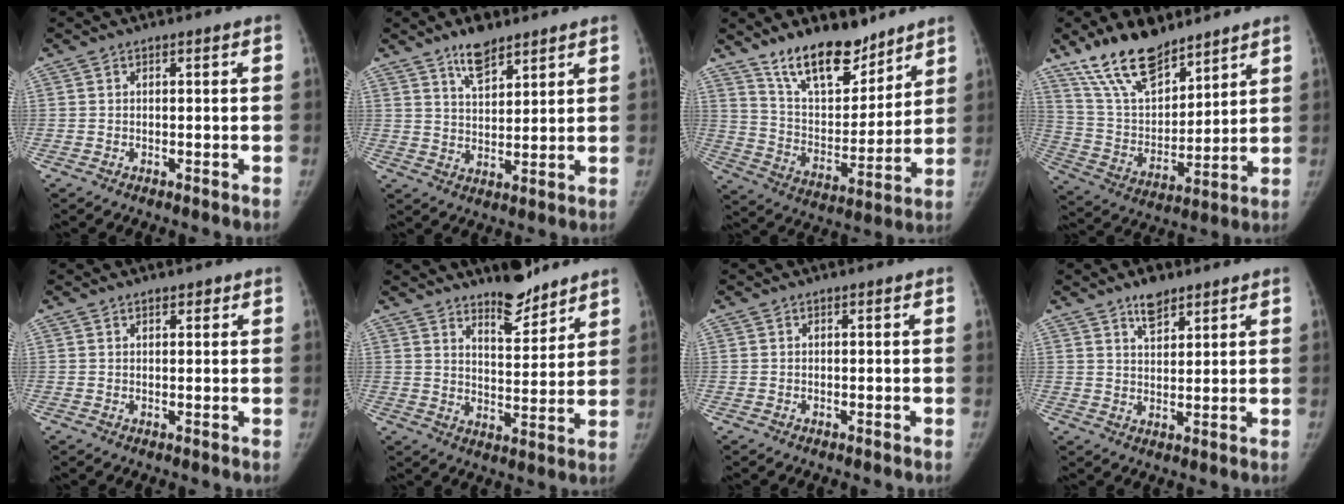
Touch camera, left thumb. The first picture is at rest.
{"total": 7.0, "force": [5.2, 2.8, 3.8], "torque": [-0.044, -0.036, 0.091]}
{"total": 16.2, "force": [12.3, 6.7, 8.0], "torque": [-0.086, -0.084, 0.220]}
{"total": 16.8, "force": [12.7, 7.0, 8.5], "torque": [-0.118, -0.063, 0.242]}
{"total": 1.6, "force": [1.2, 0.9, 0.7], "torque": [0.000, -0.006, 0.013]}
{"total": 9.6, "force": [7.8, 3.1, 4.7], "torque": [-0.047, -0.062, 0.127]}
{"total": 0.0}
{"total": 5.0, "force": [3.7, 2.3, 2.5], "torque": [-0.025, -0.025, 0.064]}